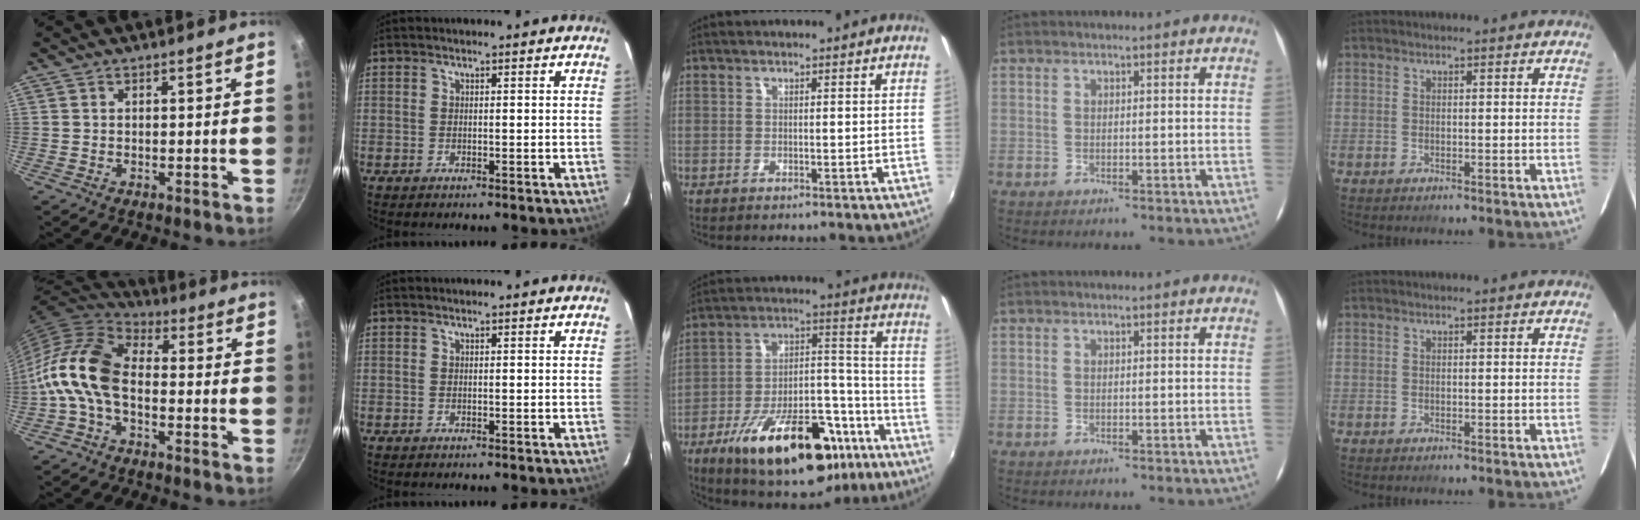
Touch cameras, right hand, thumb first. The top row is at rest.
{"thumb": {"total": 12.6, "force": [-2.8, 7.6, 9.7], "torque": [-0.182, 0.039, -0.075]}, "middle": {"total": 27.2, "force": [-15.7, 11.8, 18.9], "torque": [-0.306, 0.011, -0.221]}}